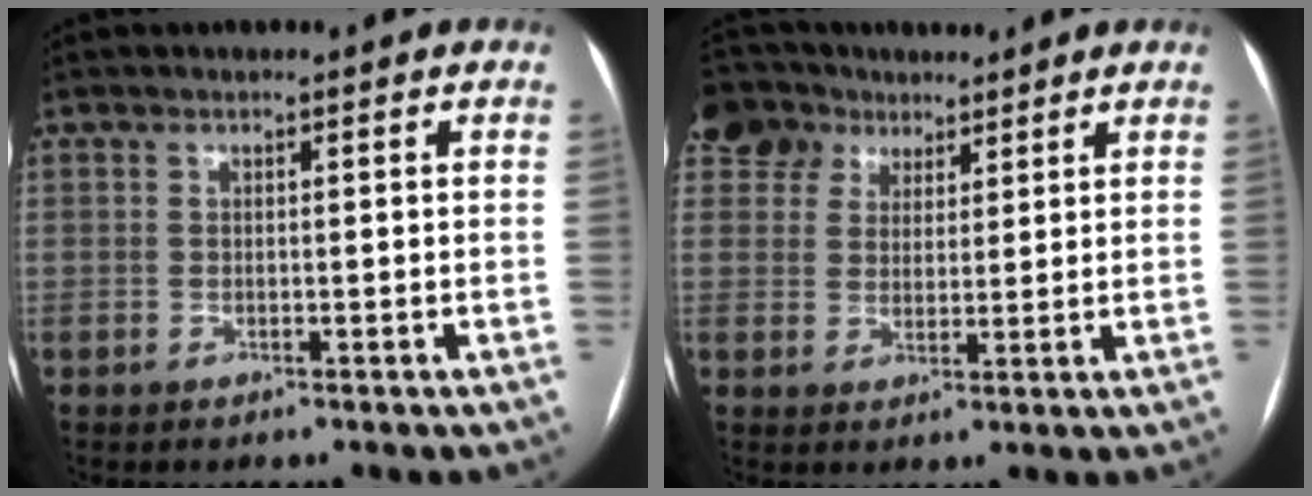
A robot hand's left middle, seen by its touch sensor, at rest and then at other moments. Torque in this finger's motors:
{"motor_torque": [0.36, -0.53, 0.00, 0.03]}